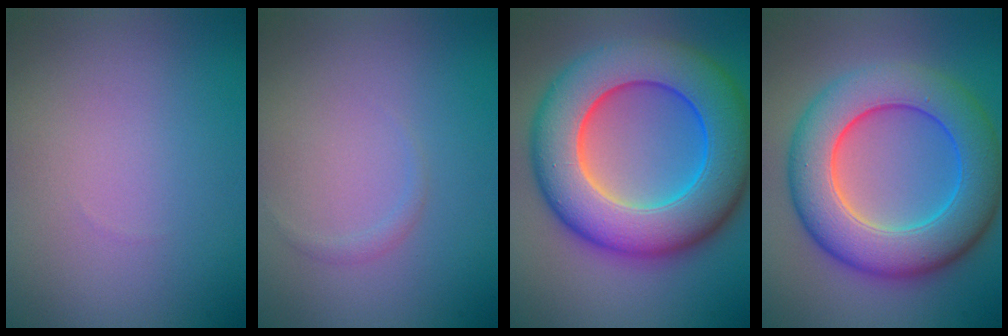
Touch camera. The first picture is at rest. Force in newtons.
{"total": 0.6, "press": 0.6, "slide": 0.1}
{"total": 13.2, "press": 13.2, "slide": 0.3}
{"total": 10.2, "press": 10.2, "slide": 0.2}